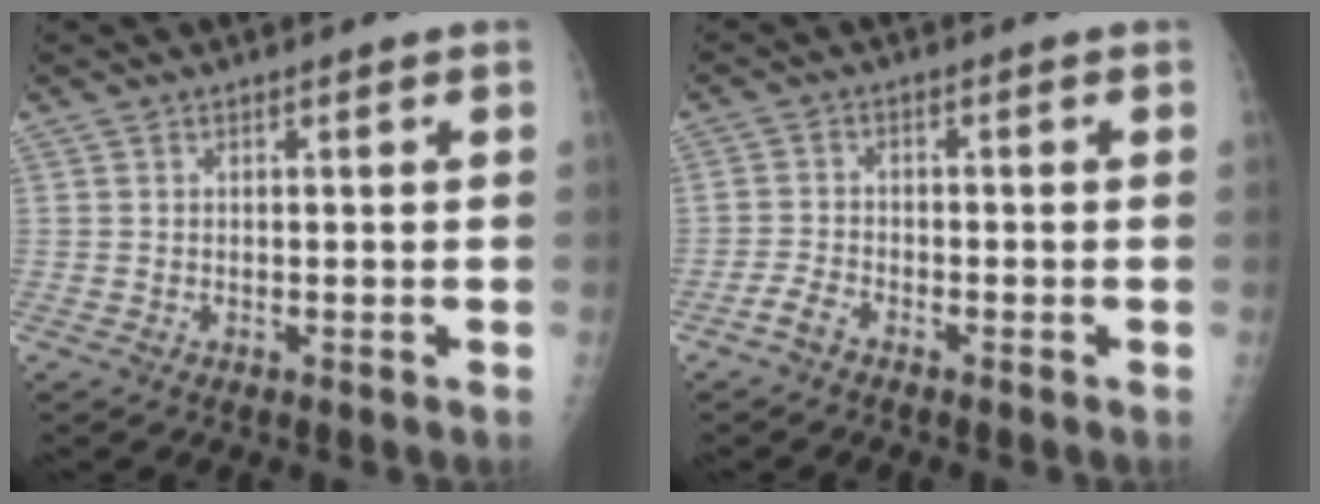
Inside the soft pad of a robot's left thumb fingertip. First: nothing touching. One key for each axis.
{"total": 2.7, "fx": -2.2, "fy": 1.0, "fz": 1.2, "tx": -0.031, "ty": 0.009, "tz": -0.044}